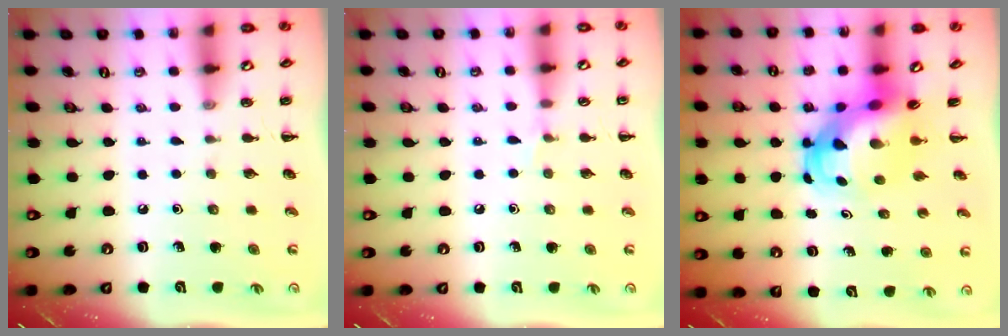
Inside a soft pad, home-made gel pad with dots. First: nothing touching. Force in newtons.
{"total": 3.9, "press": 3.6, "slide": 1.3}
{"total": 6.1, "press": 5.8, "slide": 1.8}